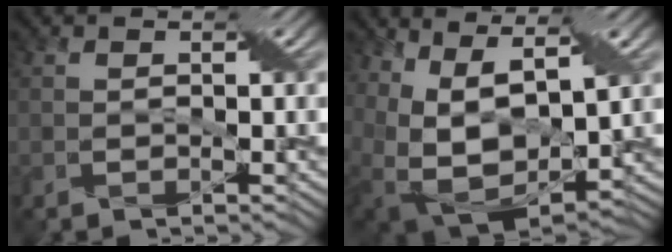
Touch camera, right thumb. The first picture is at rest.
{"total": 13.6, "force": [3.4, 8.3, 10.2], "torque": [-0.224, -0.007, 0.083]}